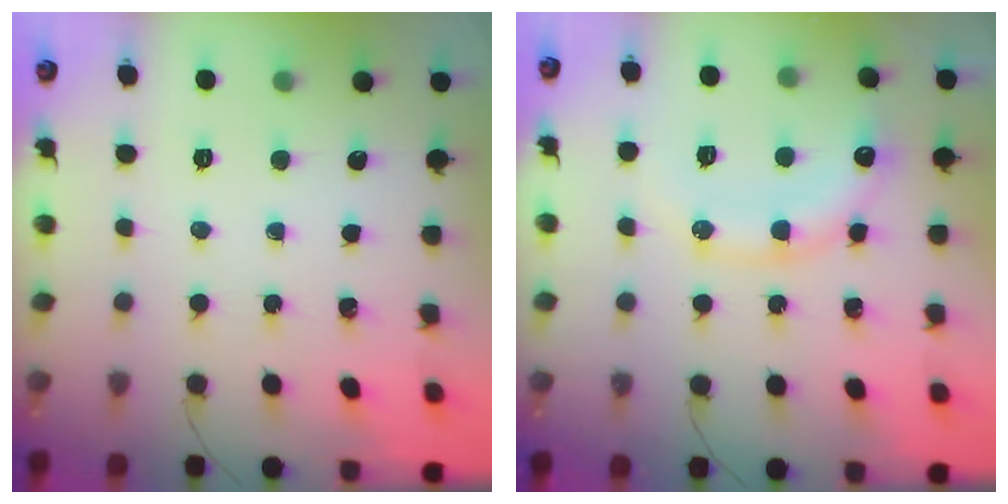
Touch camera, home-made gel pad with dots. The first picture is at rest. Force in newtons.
{"total": 14.4, "press": 14.3, "slide": 1.9}